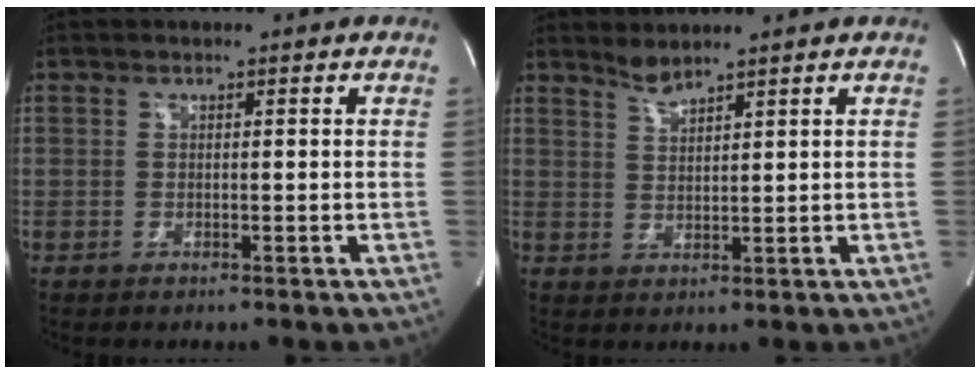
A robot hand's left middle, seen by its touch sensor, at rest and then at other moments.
{"total": 2.3, "force": [2.2, -0.2, 0.6], "torque": [-0.014, -0.002, 0.047]}